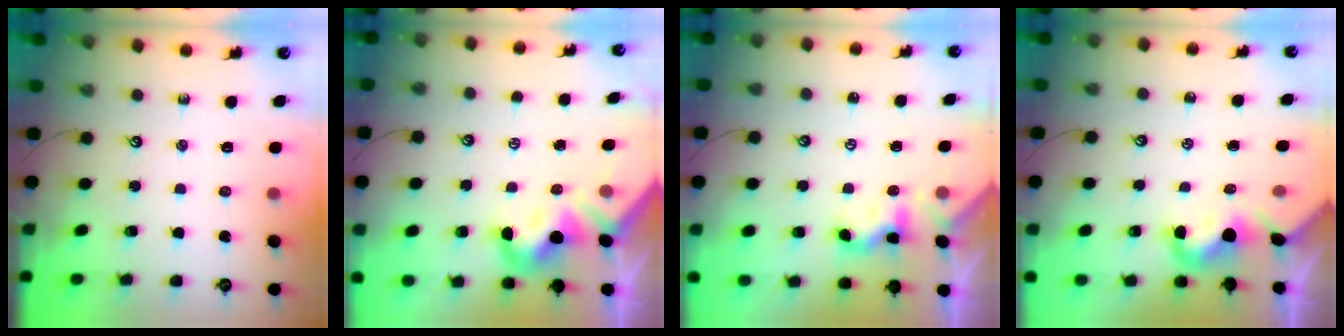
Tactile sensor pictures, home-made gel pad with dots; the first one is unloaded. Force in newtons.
{"total": 5.8, "press": 5.7, "slide": 1.2}
{"total": 2.3, "press": 2.3, "slide": 0.0}
{"total": 1.7, "press": 1.7, "slide": 0.2}